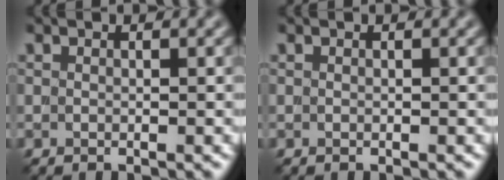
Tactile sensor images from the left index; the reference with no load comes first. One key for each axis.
{"total": 0.0}